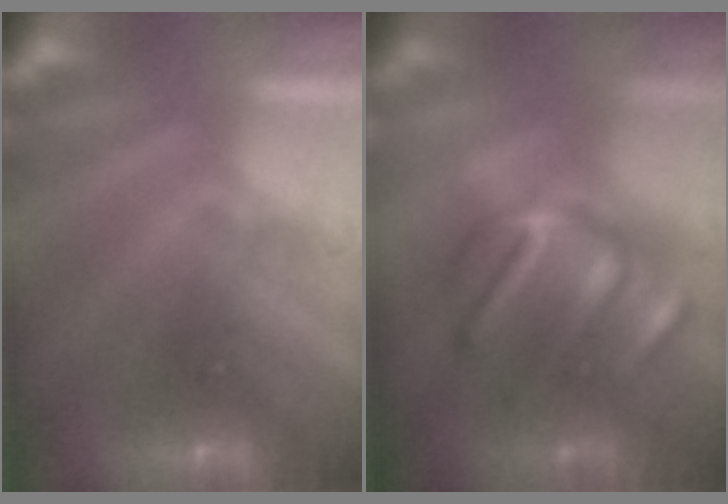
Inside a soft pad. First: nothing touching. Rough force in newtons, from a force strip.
{"total": 2.8}